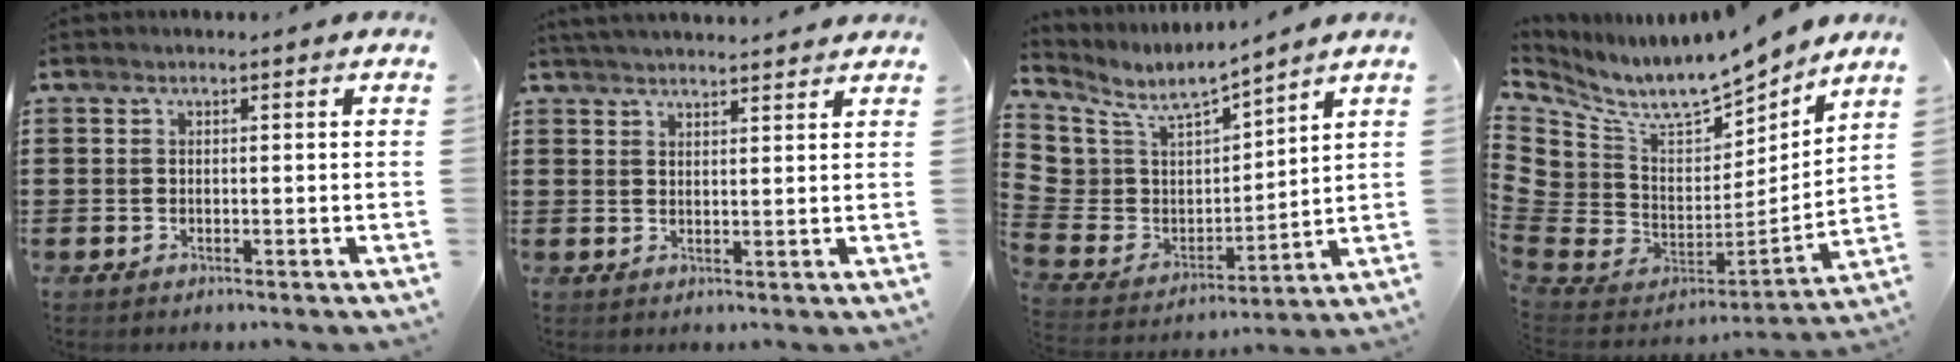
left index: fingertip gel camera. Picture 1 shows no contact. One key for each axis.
{"total": 2.9, "fx": 2.9, "fy": -0.2, "fz": 0.3, "tx": -0.013, "ty": -0.006, "tz": 0.055}
{"total": 6.6, "fx": 5.3, "fy": 3.9, "fz": 0.7, "tx": -0.057, "ty": -0.048, "tz": 0.094}
{"total": 7.2, "fx": 6.3, "fy": 2.7, "fz": 2.1, "tx": -0.080, "ty": -0.063, "tz": 0.106}